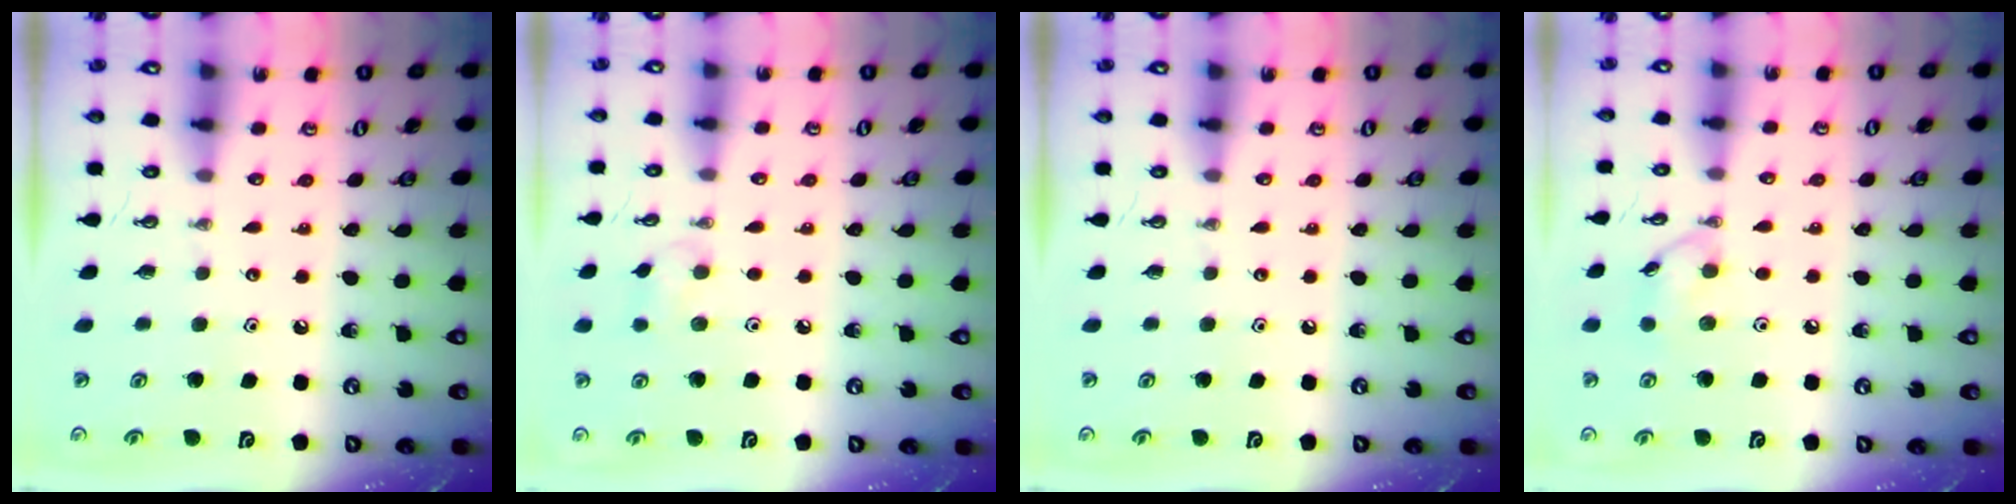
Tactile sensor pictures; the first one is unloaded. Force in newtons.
{"total": 6.0, "press": 5.1, "slide": 3.1}
{"total": 0.0}
{"total": 8.2, "press": 8.1, "slide": 0.6}